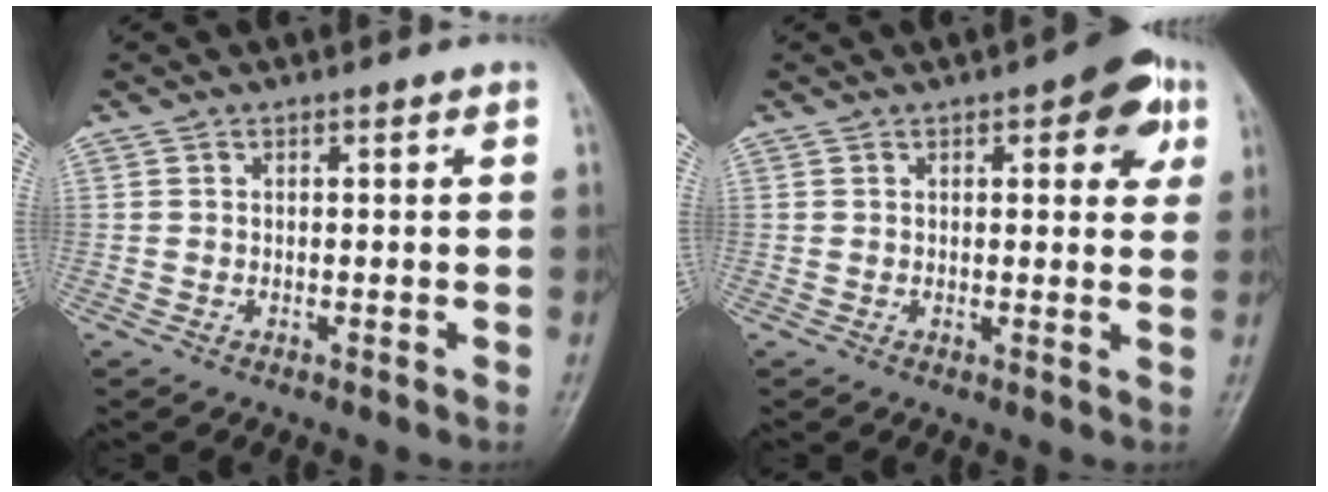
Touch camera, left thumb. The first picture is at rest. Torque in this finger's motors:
{"motor_torque": [0.73, 0.66, 0.73, -0.23, 0.01]}